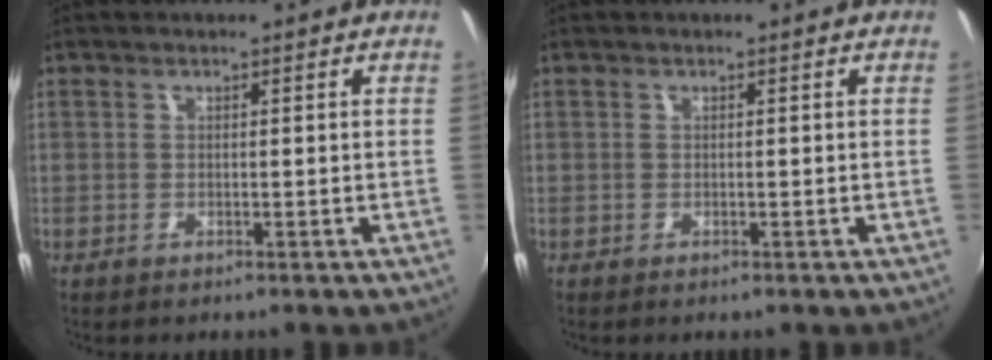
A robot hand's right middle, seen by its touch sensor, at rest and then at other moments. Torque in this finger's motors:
{"motor_torque": [0.24, -0.42, 0.07, 0.02]}